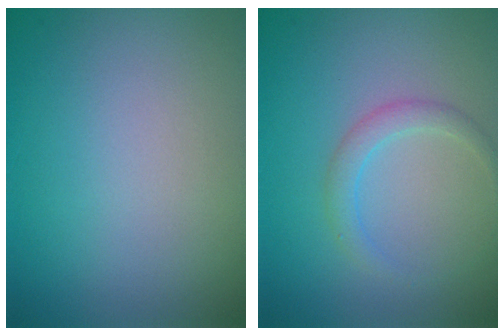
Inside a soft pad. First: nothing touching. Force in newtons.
{"total": 1.7, "press": 1.7, "slide": 0.1}